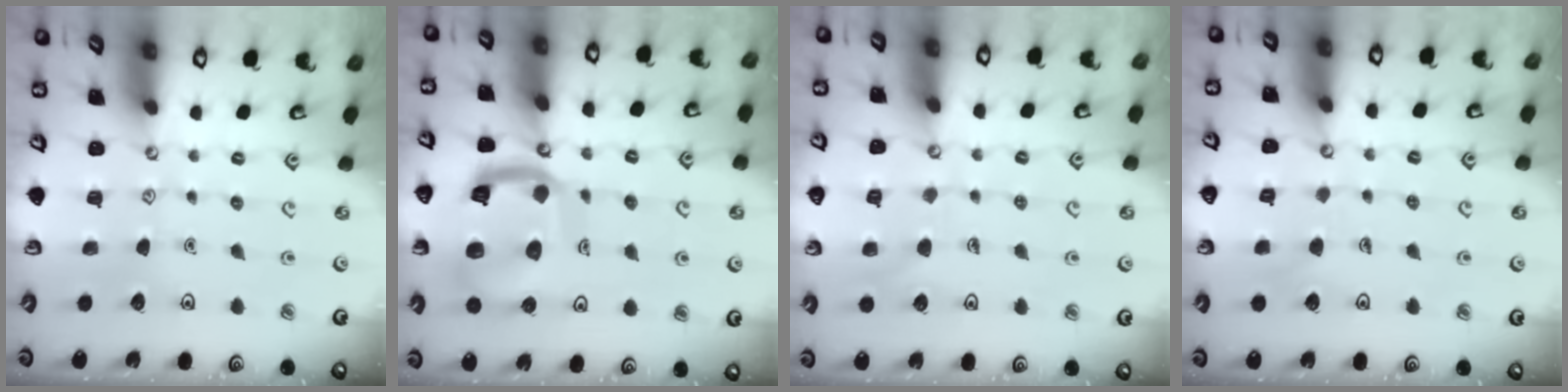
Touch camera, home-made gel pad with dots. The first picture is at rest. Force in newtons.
{"total": 15.6, "press": 15.6, "slide": 1.6}
{"total": 6.5, "press": 6.5, "slide": 0.5}
{"total": 4.4, "press": 4.3, "slide": 0.3}